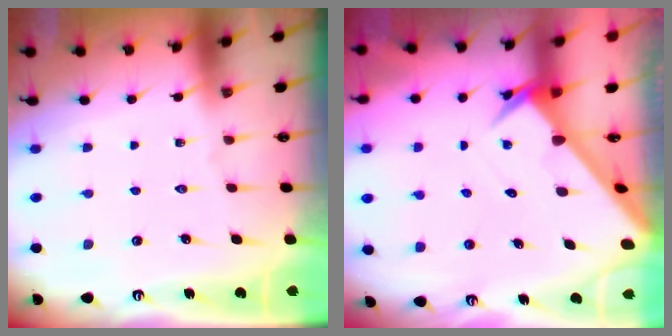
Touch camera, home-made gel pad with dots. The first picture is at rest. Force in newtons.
{"total": 2.9, "press": 2.9, "slide": 0.2}